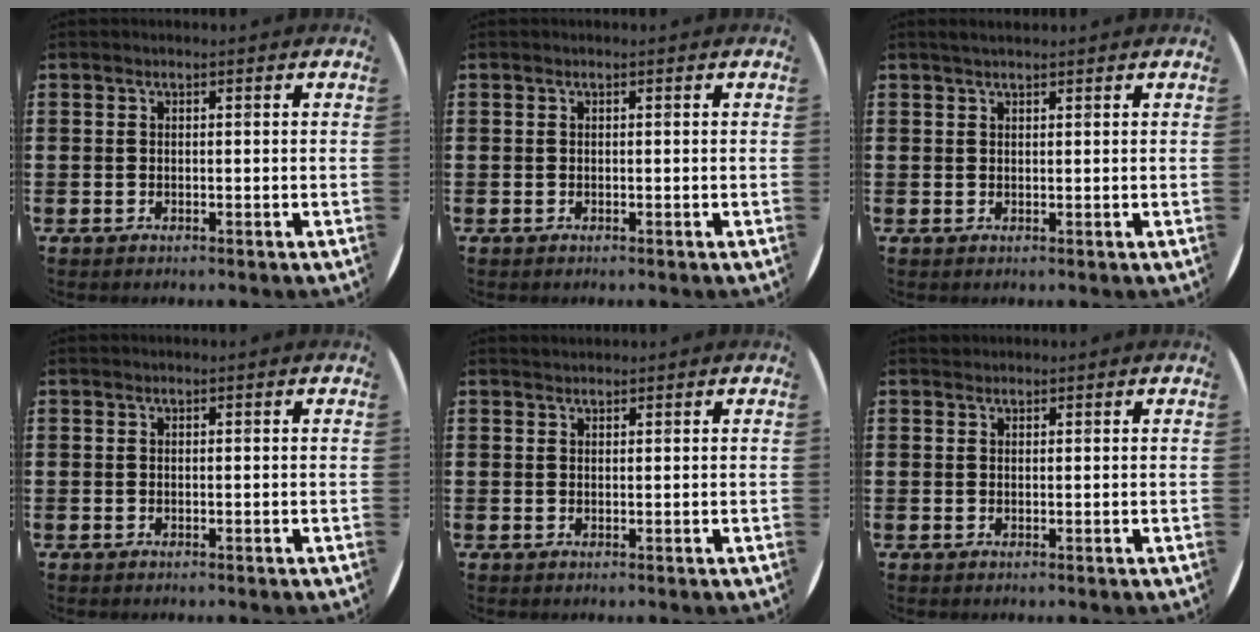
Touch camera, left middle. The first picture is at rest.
{"total": 0.0}
{"total": 1.1, "force": [0.9, 0.1, 0.5], "torque": [-0.010, 0.003, 0.017]}
{"total": 0.0}
{"total": 0.8, "force": [0.8, 0.1, -0.1], "torque": [0.001, 0.002, 0.015]}
{"total": 0.5, "force": [0.5, 0.1, -0.1], "torque": [0.010, 0.001, 0.008]}